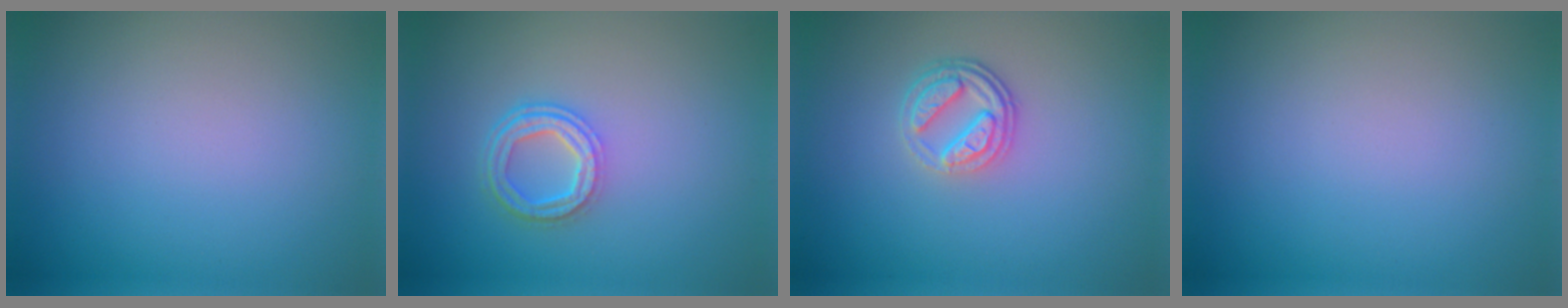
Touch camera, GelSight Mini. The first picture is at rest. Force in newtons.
{"total": 3.7, "press": 2.7, "slide": 2.5}
{"total": 3.4, "press": 2.7, "slide": 2.1}
{"total": 0.0}